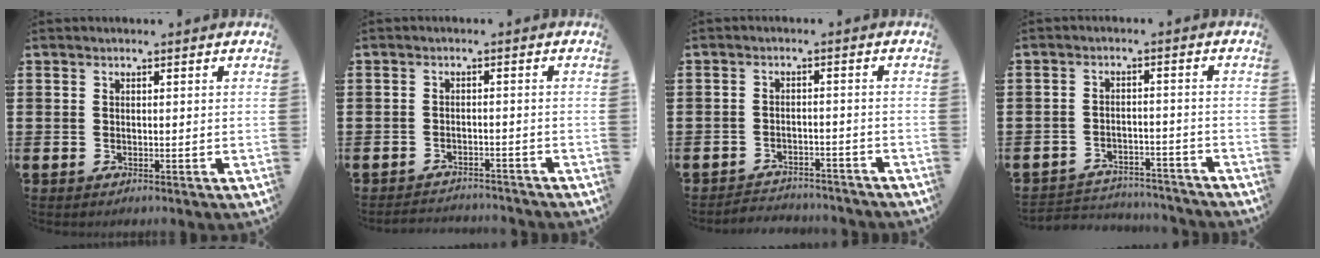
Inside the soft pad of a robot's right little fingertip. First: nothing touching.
{"total": 2.0, "force": [-2.0, 0.0, -0.2], "torque": [-0.004, 0.004, -0.043]}
{"total": 2.5, "force": [-2.5, 0.1, -0.3], "torque": [-0.003, 0.003, -0.055]}
{"total": 3.2, "force": [-3.2, 0.5, 0.0], "torque": [-0.006, 0.005, -0.068]}